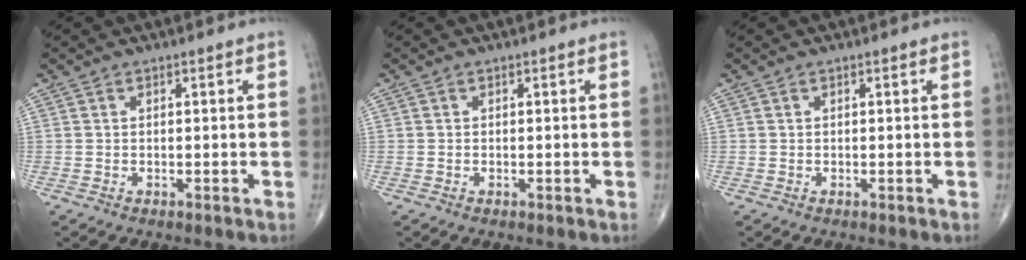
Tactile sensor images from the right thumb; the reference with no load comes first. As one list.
[{"total": 0.0}, {"total": 0.0}]